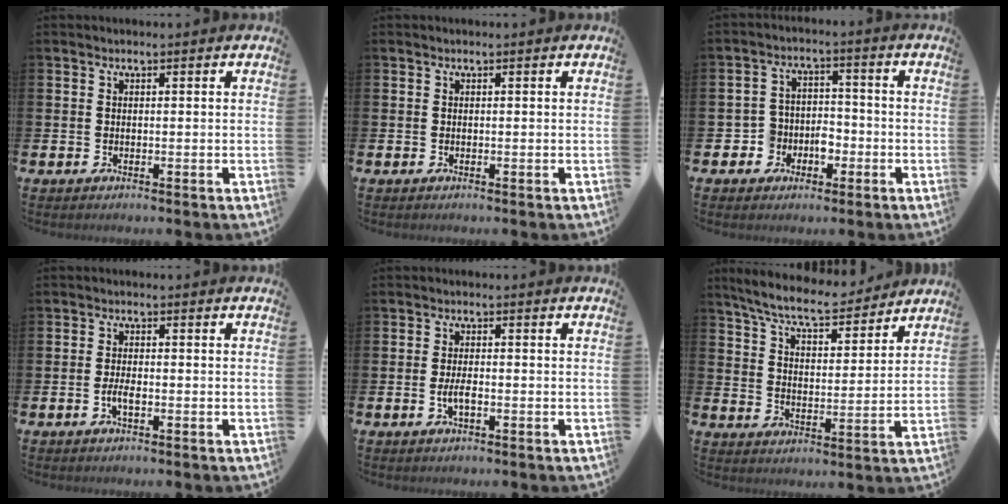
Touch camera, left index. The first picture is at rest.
{"total": 0.0}
{"total": 4.2, "force": [-1.7, 3.8, 0.6], "torque": [-0.033, 0.008, -0.037]}
{"total": 2.0, "force": [-0.7, 0.8, 1.7], "torque": [-0.038, 0.003, -0.011]}
{"total": 2.4, "force": [-0.7, 0.9, 2.1], "torque": [-0.045, 0.003, -0.011]}
{"total": 8.0, "force": [7.5, 1.0, 2.7], "torque": [-0.085, -0.042, 0.133]}